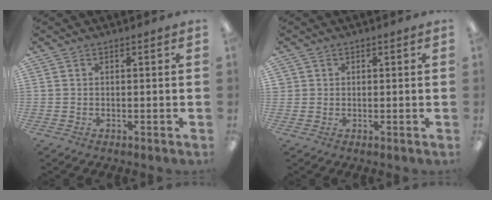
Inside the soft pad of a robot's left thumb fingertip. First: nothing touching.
{"total": 1.2, "force": [0.5, 1.2, -0.1], "torque": [0.000, 0.003, 0.008]}